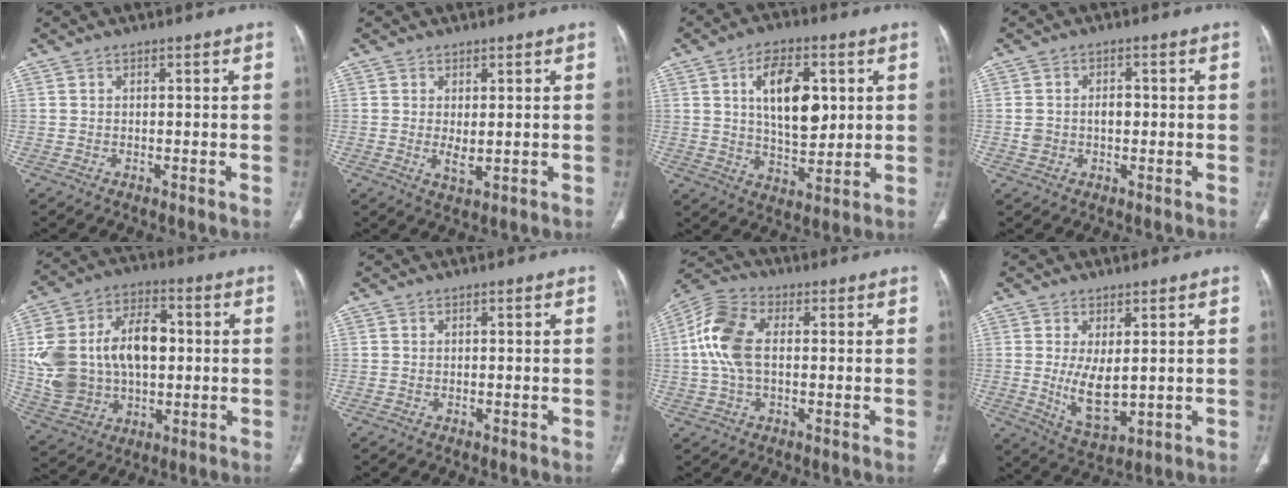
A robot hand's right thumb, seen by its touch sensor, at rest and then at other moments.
{"total": 2.7, "force": [0.2, 1.1, 2.4], "torque": [-0.041, -0.010, 0.008]}
{"total": 13.5, "force": [3.5, 7.3, 10.8], "torque": [-0.146, -0.018, 0.061]}
{"total": 4.2, "force": [0.0, 3.1, 2.8], "torque": [-0.044, 0.012, 0.004]}
{"total": 21.3, "force": [1.5, 14.2, 15.8], "torque": [-0.287, 0.020, 0.040]}
{"total": 0.0}
{"total": 11.0, "force": [0.8, 6.4, 8.9], "torque": [-0.194, 0.021, 0.009]}
{"total": 7.8, "force": [0.3, 3.6, 6.9], "torque": [-0.112, -0.025, 0.021]}